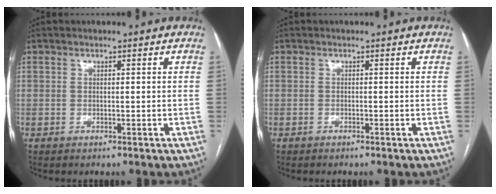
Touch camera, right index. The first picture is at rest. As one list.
[{"total": 0.0}]